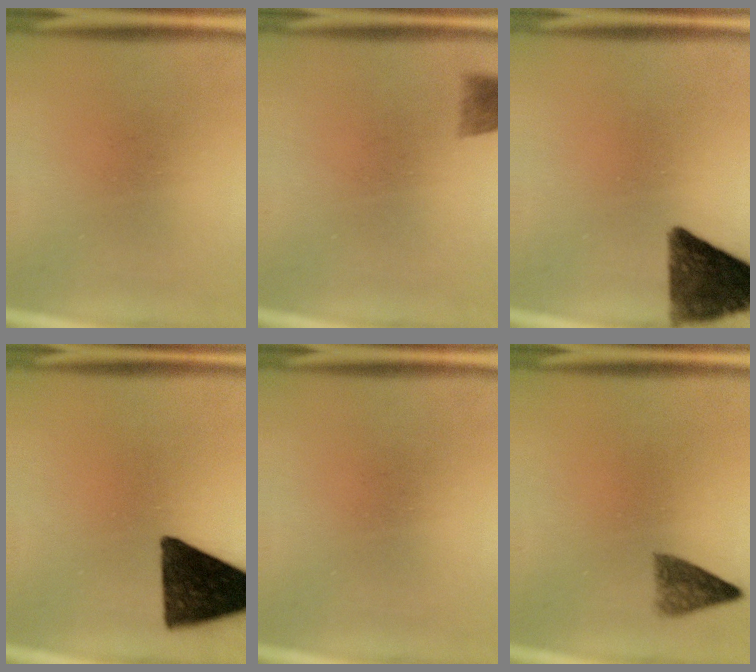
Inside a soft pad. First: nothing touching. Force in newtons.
{"total": 3.0}
{"total": 11.4}
{"total": 14.9}
{"total": 0.0}
{"total": 3.5}